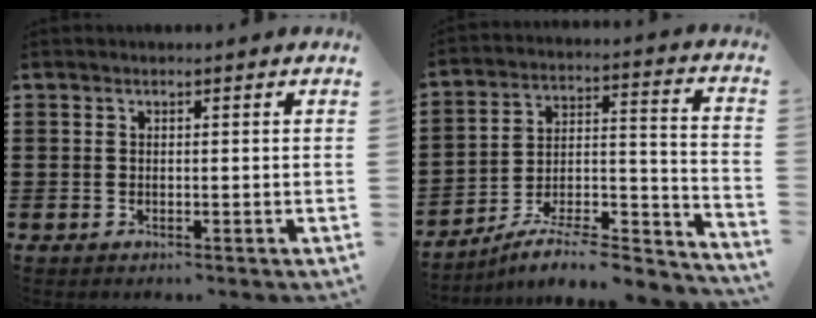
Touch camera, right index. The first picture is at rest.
{"total": 7.4, "force": [-6.3, 1.6, 3.4], "torque": [-0.051, 0.005, -0.125]}